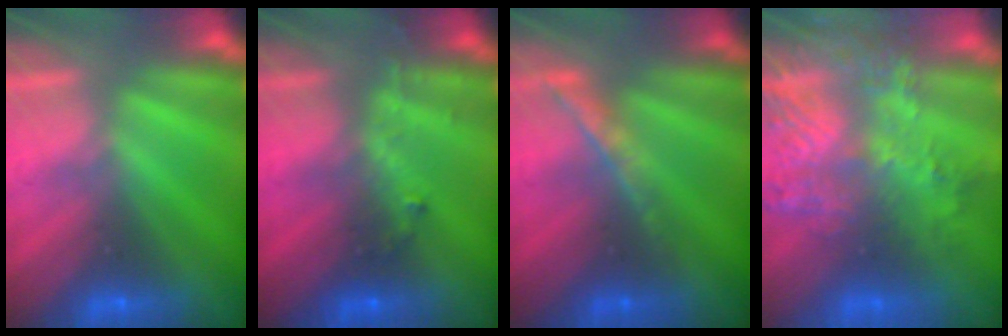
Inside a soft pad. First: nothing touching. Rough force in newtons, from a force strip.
{"total": 3.0}
{"total": 1.7}
{"total": 9.0}